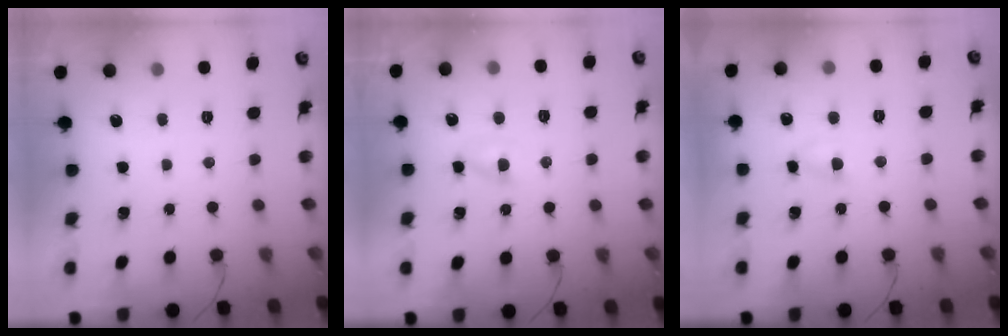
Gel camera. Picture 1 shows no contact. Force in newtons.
{"total": 2.3, "press": 2.1, "slide": 0.9}
{"total": 3.5, "press": 3.3, "slide": 1.3}